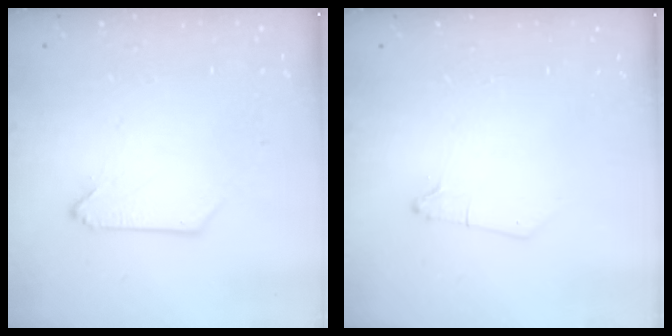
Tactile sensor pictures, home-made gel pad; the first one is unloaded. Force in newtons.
{"total": 0.0}